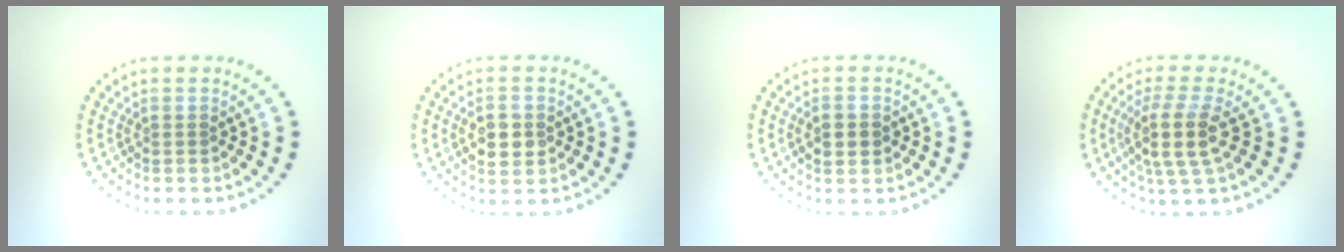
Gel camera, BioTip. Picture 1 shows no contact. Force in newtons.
{"total": 2.6, "press": 2.6, "slide": 0.2}
{"total": 2.5, "press": 2.5, "slide": 0.2}
{"total": 3.8, "press": 3.0, "slide": 2.3}